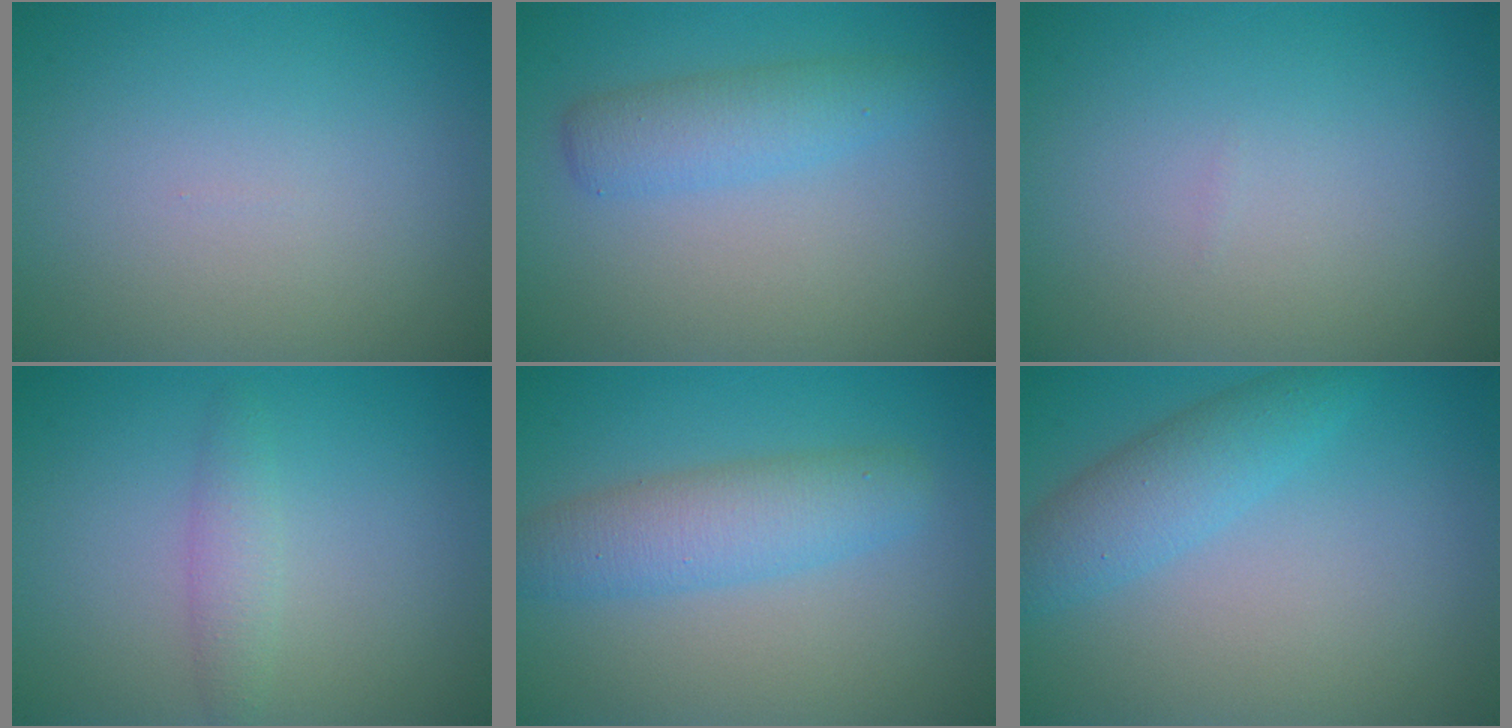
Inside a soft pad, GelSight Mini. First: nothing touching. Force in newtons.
{"total": 2.9, "press": 2.9, "slide": 0.1}
{"total": 0.0}
{"total": 1.8, "press": 1.8, "slide": 0.1}
{"total": 4.1, "press": 4.1, "slide": 0.1}
{"total": 3.5, "press": 3.5, "slide": 0.2}